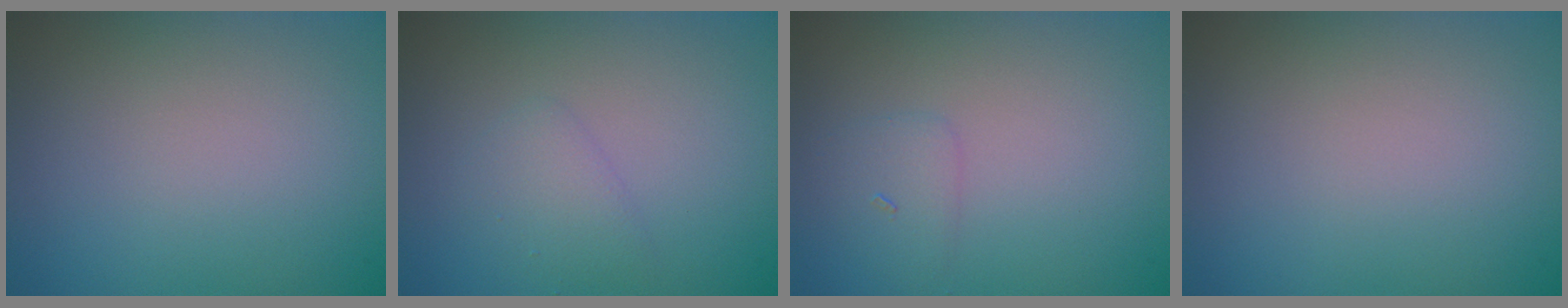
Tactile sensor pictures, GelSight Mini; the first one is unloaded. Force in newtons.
{"total": 1.7, "press": 1.7, "slide": 0.1}
{"total": 1.4, "press": 1.4, "slide": 0.1}
{"total": 0.0}